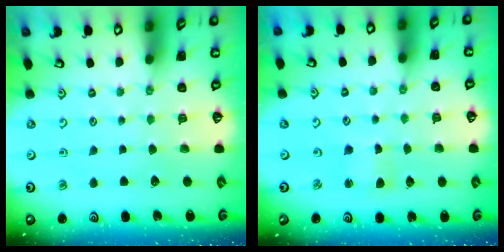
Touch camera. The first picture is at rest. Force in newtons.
{"total": 1.7, "press": 1.7, "slide": 0.2}